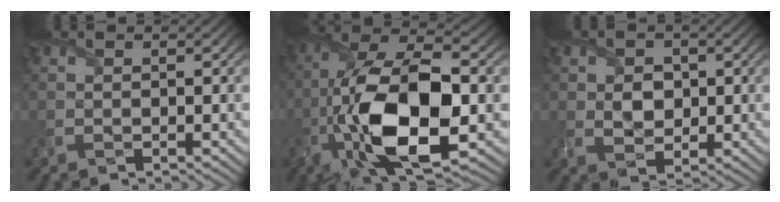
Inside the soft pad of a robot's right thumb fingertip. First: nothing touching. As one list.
[{"total": 16.2, "force": [-4.1, 7.1, 14.0], "torque": [-0.293, -0.007, -0.079]}, {"total": 3.4, "force": [0.2, 2.8, 2.0], "torque": [-0.047, -0.005, 0.000]}]